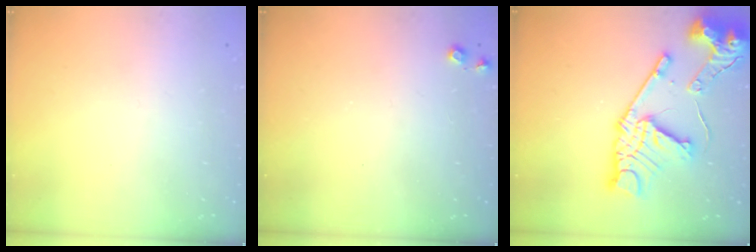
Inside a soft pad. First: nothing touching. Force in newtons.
{"total": 5.2, "press": 5.1, "slide": 0.8}
{"total": 23.2, "press": 23.1, "slide": 2.1}